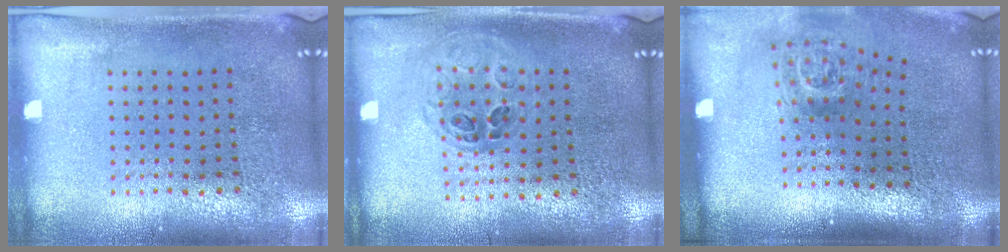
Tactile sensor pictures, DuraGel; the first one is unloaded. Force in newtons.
{"total": 1.1, "press": 1.0, "slide": 0.4}
{"total": 1.8, "press": 1.2, "slide": 1.3}